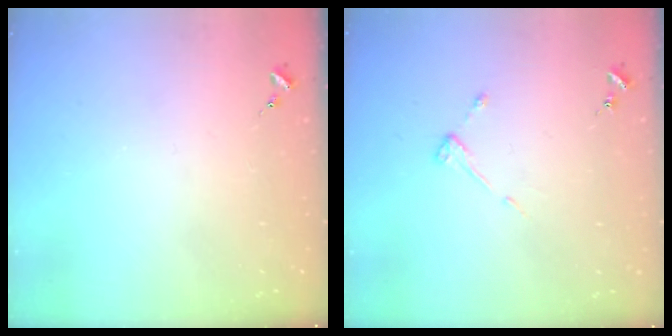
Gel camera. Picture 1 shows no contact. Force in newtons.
{"total": 4.2, "press": 4.2, "slide": 0.4}